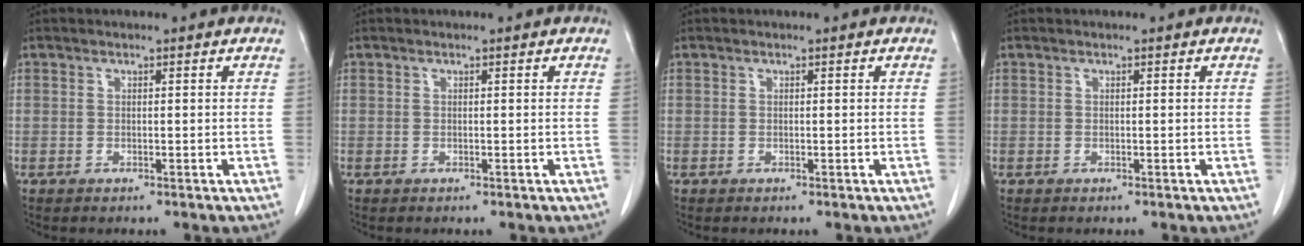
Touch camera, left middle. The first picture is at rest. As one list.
[{"total": 0.0}, {"total": 0.0}, {"total": 0.0}]